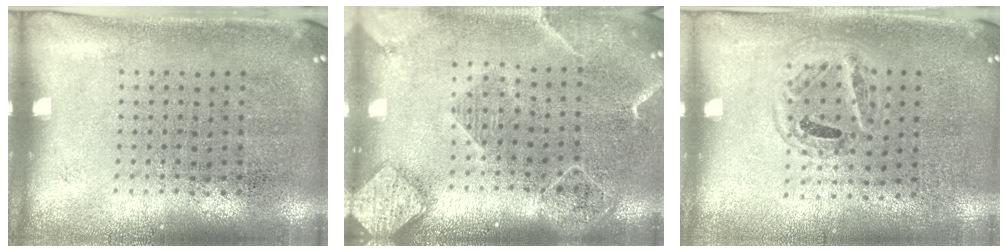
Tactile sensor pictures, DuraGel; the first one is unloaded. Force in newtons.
{"total": 2.1, "press": 1.9, "slide": 0.9}
{"total": 1.1, "press": 1.0, "slide": 0.4}